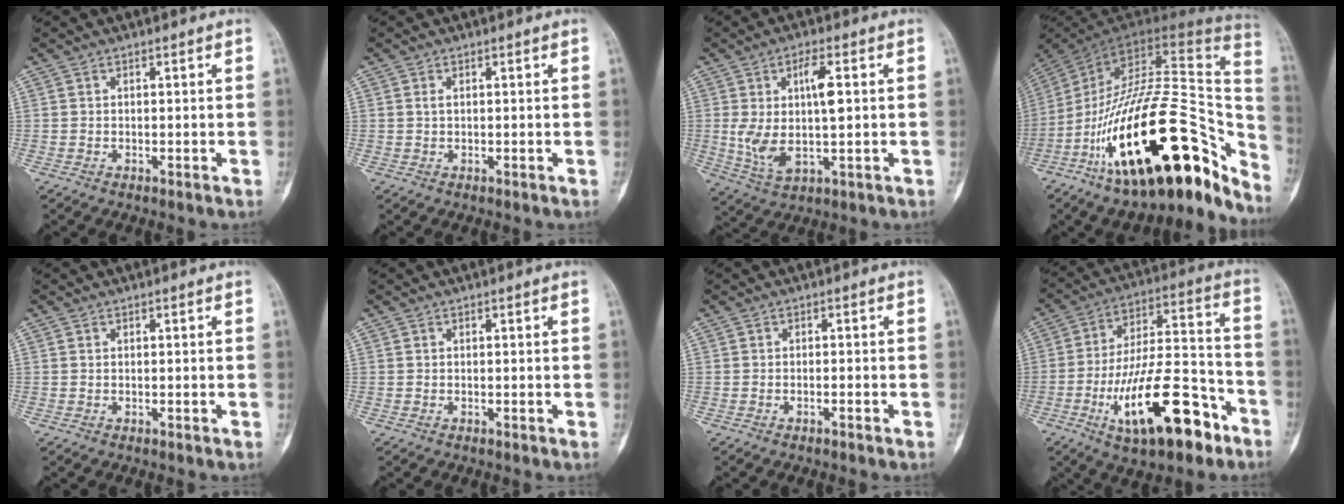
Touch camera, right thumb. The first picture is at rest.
{"total": 0.7, "force": [0.2, 0.4, 0.6], "torque": [-0.015, 0.002, 0.005]}
{"total": 10.7, "force": [1.1, 4.1, 9.8], "torque": [-0.197, 0.003, 0.029]}
{"total": 33.7, "force": [-16.3, 13.4, 26.3], "torque": [-0.339, 0.087, -0.260]}
{"total": 0.0}
{"total": 0.0}
{"total": 0.9, "force": [-0.7, 0.2, 0.6], "torque": [-0.020, 0.010, -0.008]}
{"total": 21.7, "force": [-10.3, 8.4, 17.2], "torque": [-0.293, 0.063, -0.162]}